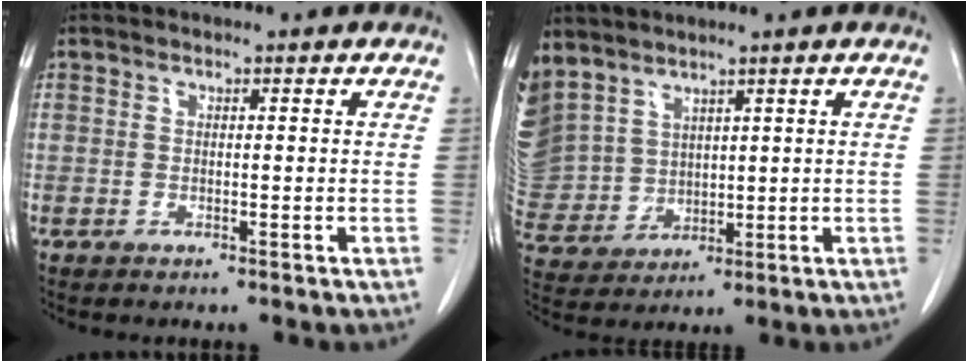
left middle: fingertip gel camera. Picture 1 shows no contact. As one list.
[{"total": 16.7, "force": [10.4, 11.5, 6.1], "torque": [-0.211, 0.021, 0.236]}]